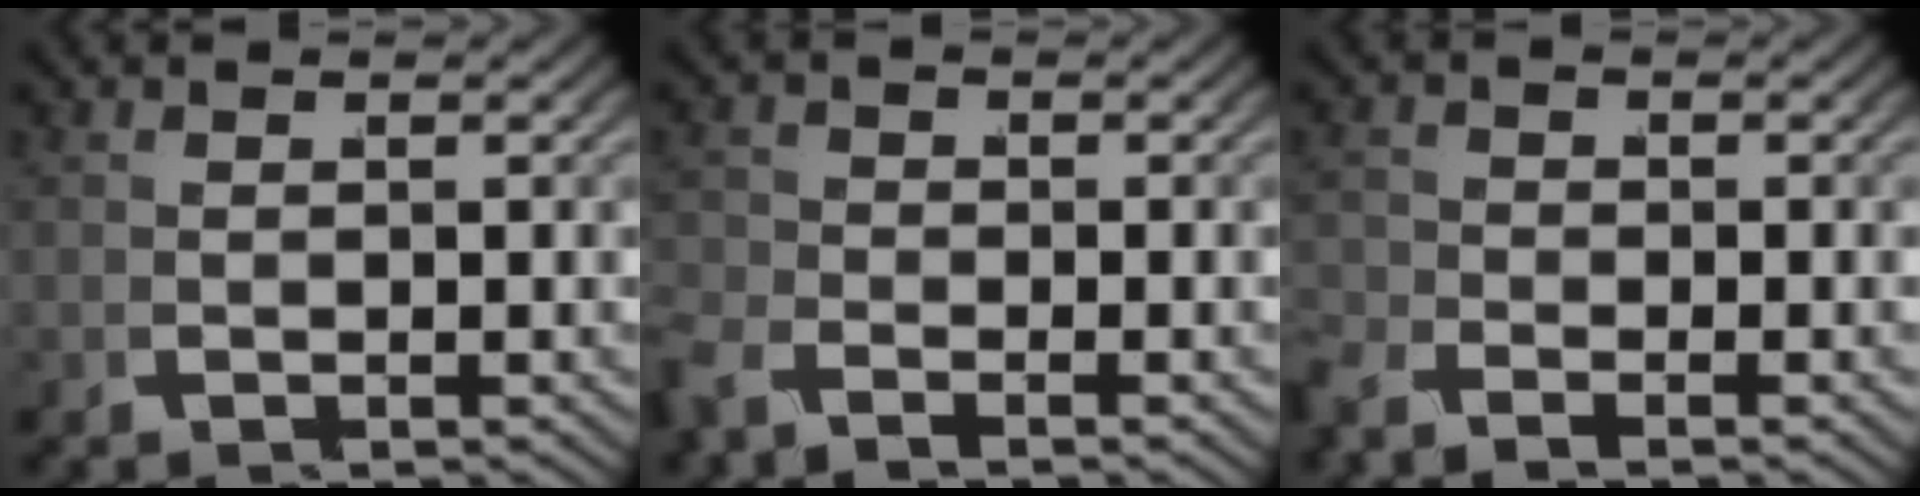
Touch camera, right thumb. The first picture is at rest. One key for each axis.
{"total": 1.8, "fx": -1.8, "fy": 0.2, "fz": 0.2, "tx": -0.001, "ty": -0.001, "tz": -0.045}
{"total": 1.7, "fx": -1.7, "fy": 0.0, "fz": 0.2, "tx": 0.004, "ty": -0.002, "tz": -0.043}